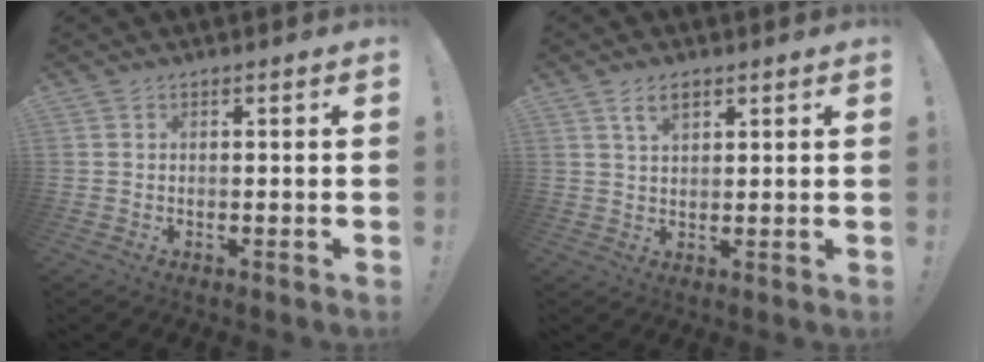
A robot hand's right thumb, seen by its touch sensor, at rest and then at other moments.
{"total": 4.5, "force": [2.4, 2.2, 3.0], "torque": [-0.043, -0.006, 0.041]}